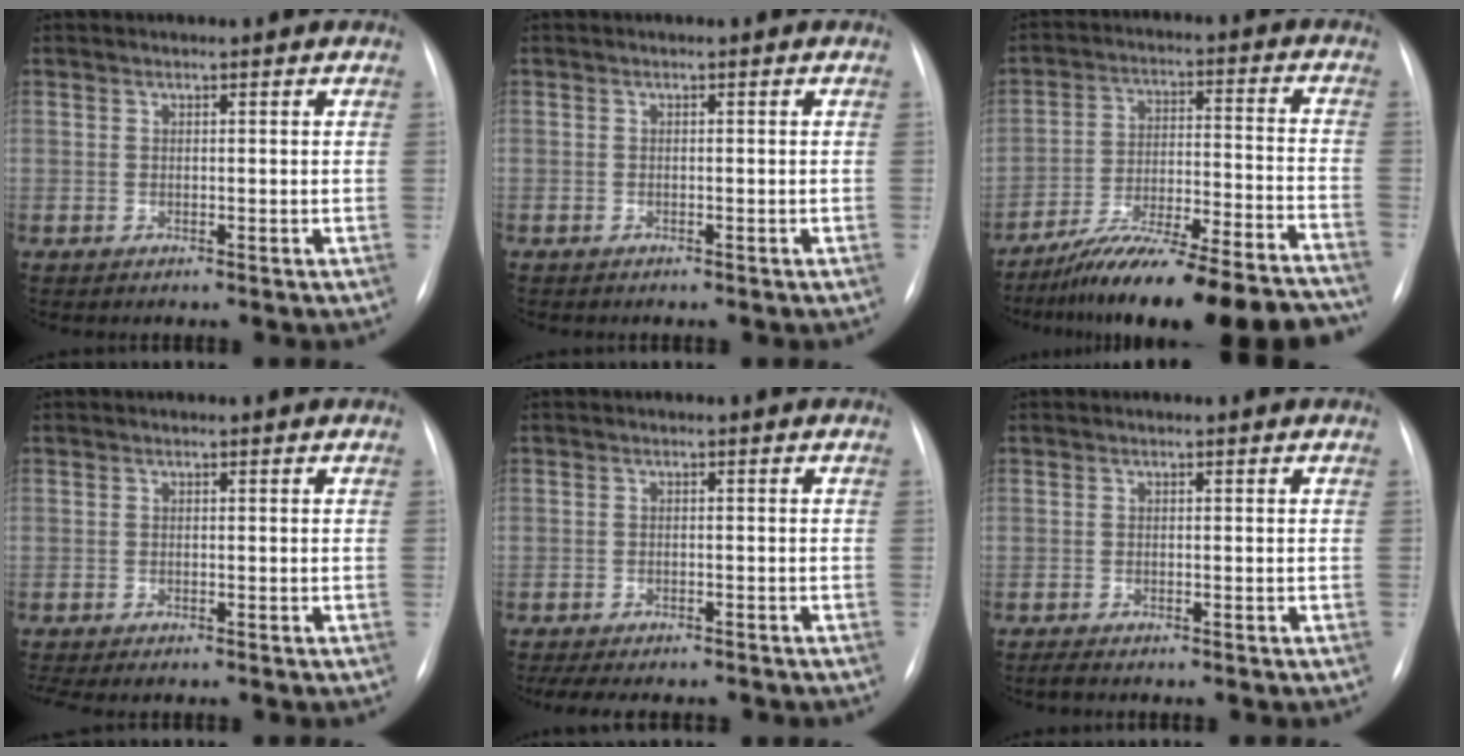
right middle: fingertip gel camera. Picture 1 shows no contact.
{"total": 0.6, "force": [-0.5, 0.3, 0.0], "torque": [-0.006, 0.003, -0.012]}
{"total": 23.8, "force": [-21.3, 1.3, 10.6], "torque": [-0.126, -0.007, -0.315]}
{"total": 2.9, "force": [-2.4, 0.6, 1.5], "torque": [-0.018, -0.007, -0.032]}
{"total": 9.5, "force": [-8.1, 3.0, 4.0], "torque": [-0.065, -0.005, -0.101]}
{"total": 1.1, "force": [-1.0, 0.1, 0.5], "torque": [-0.013, -0.004, -0.017]}